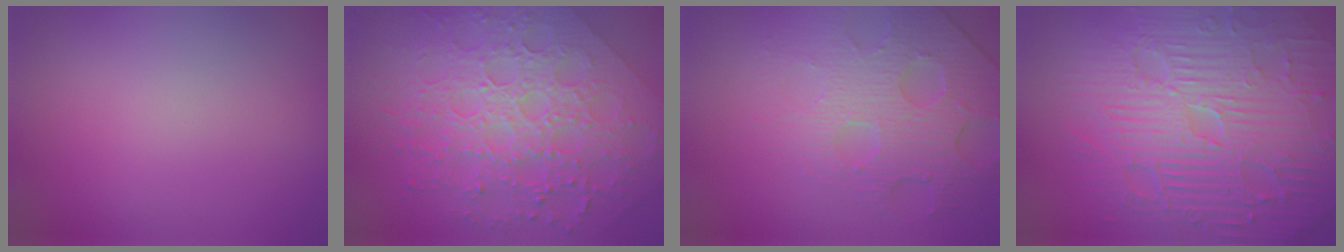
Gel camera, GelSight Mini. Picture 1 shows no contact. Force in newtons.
{"total": 8.5, "press": 6.2, "slide": 5.8}
{"total": 4.7, "press": 4.4, "slide": 1.6}
{"total": 11.6, "press": 7.5, "slide": 8.9}